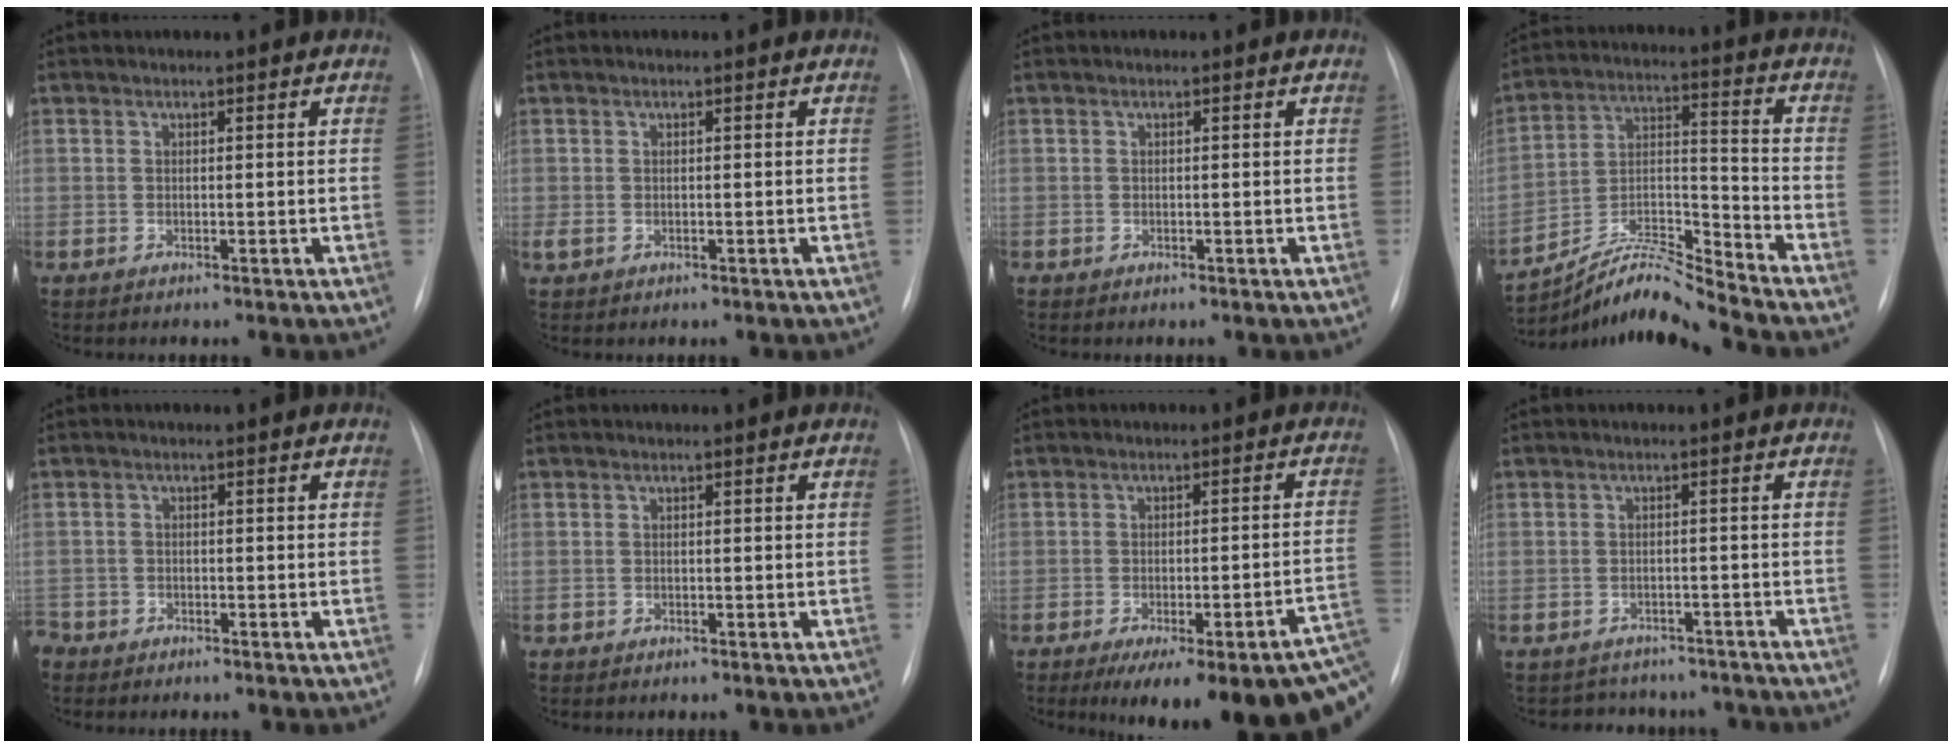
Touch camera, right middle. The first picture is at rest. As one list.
[{"total": 1.2, "force": [-0.2, 0.9, 0.8], "torque": [-0.018, 0.002, 0.001]}, {"total": 0.0}, {"total": 9.8, "force": [-9.6, -1.6, 1.7], "torque": [-0.037, 0.027, -0.173]}, {"total": 3.6, "force": [-2.7, 2.3, 0.3], "torque": [-0.005, 0.004, -0.053]}, {"total": 0.0}, {"total": 20.8, "force": [-11.7, 4.3, 16.7], "torque": [-0.147, -0.003, -0.143]}, {"total": 7.8, "force": [-7.0, 3.4, 0.6], "torque": [-0.004, 0.019, -0.078]}]